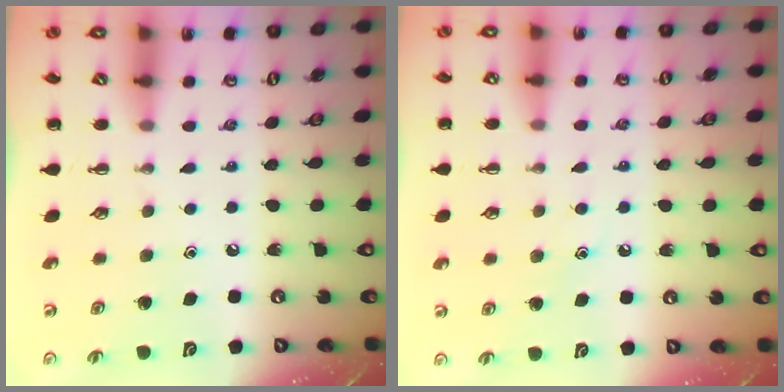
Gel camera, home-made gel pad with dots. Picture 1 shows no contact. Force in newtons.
{"total": 7.3, "press": 7.2, "slide": 1.6}